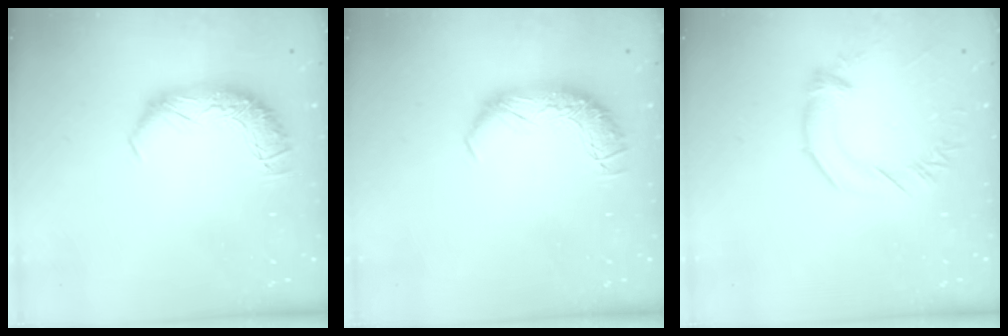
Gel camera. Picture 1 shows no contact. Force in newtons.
{"total": 0.0}
{"total": 2.0, "press": 1.9, "slide": 0.7}